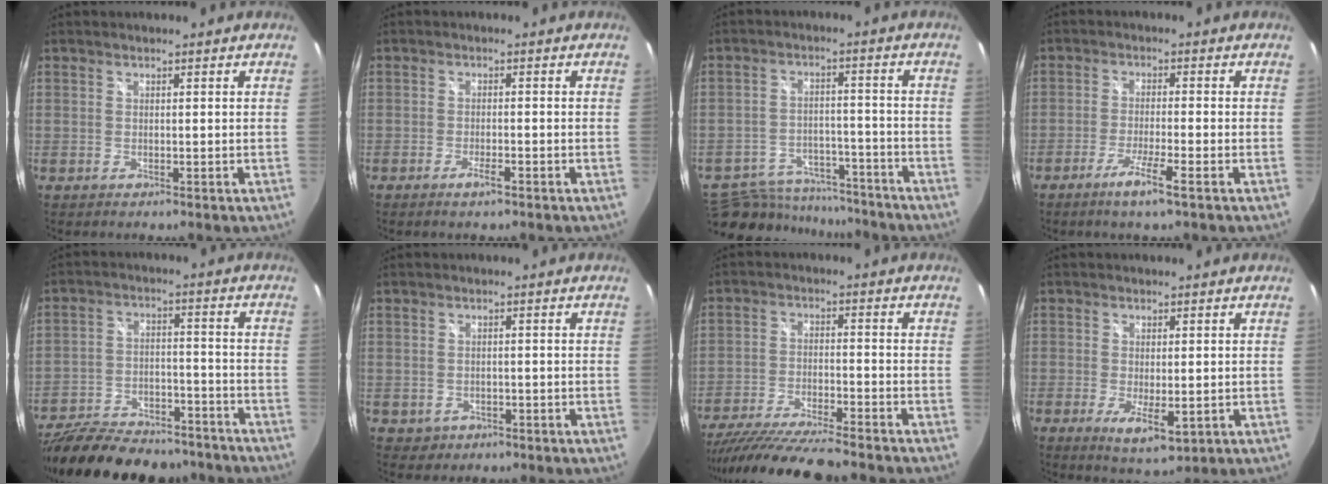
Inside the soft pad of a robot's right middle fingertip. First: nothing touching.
{"total": 2.5, "force": [-1.6, 0.3, 1.9], "torque": [-0.041, -0.002, -0.029]}
{"total": 16.9, "force": [-14.4, 7.0, 5.5], "torque": [-0.125, 0.017, -0.194]}
{"total": 5.5, "force": [-3.3, -0.4, 4.4], "torque": [-0.095, -0.009, -0.063]}
{"total": 25.4, "force": [-21.2, 8.8, 10.9], "torque": [-0.221, -0.007, -0.299]}
{"total": 3.2, "force": [-0.9, 2.9, 1.0], "torque": [-0.033, -0.002, -0.002]}
{"total": 16.0, "force": [-14.0, 1.1, 7.7], "torque": [-0.161, -0.032, -0.232]}
{"total": 6.0, "force": [-1.6, 2.2, 5.3], "torque": [-0.097, -0.019, -0.019]}